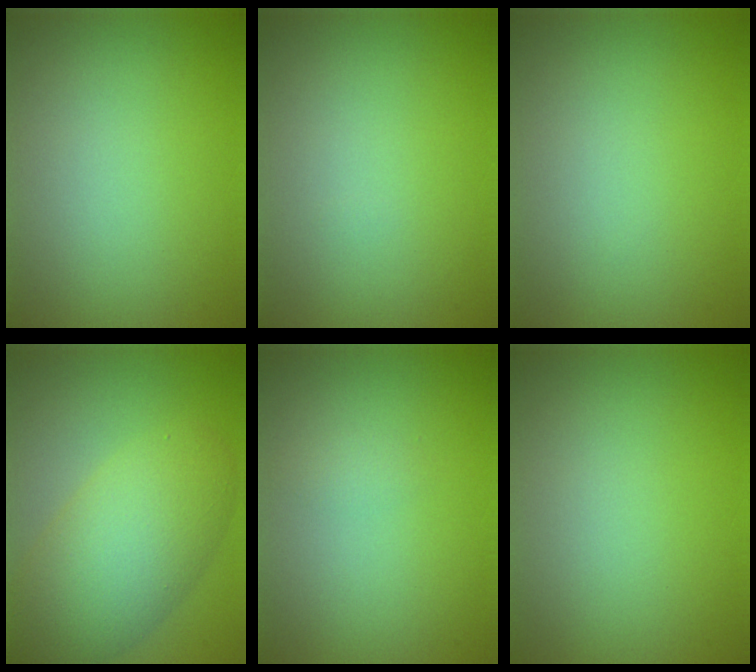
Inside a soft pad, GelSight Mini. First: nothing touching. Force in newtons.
{"total": 0.0}
{"total": 0.0}
{"total": 7.6, "press": 7.6, "slide": 0.4}
{"total": 0.8, "press": 0.7, "slide": 0.1}
{"total": 0.0}